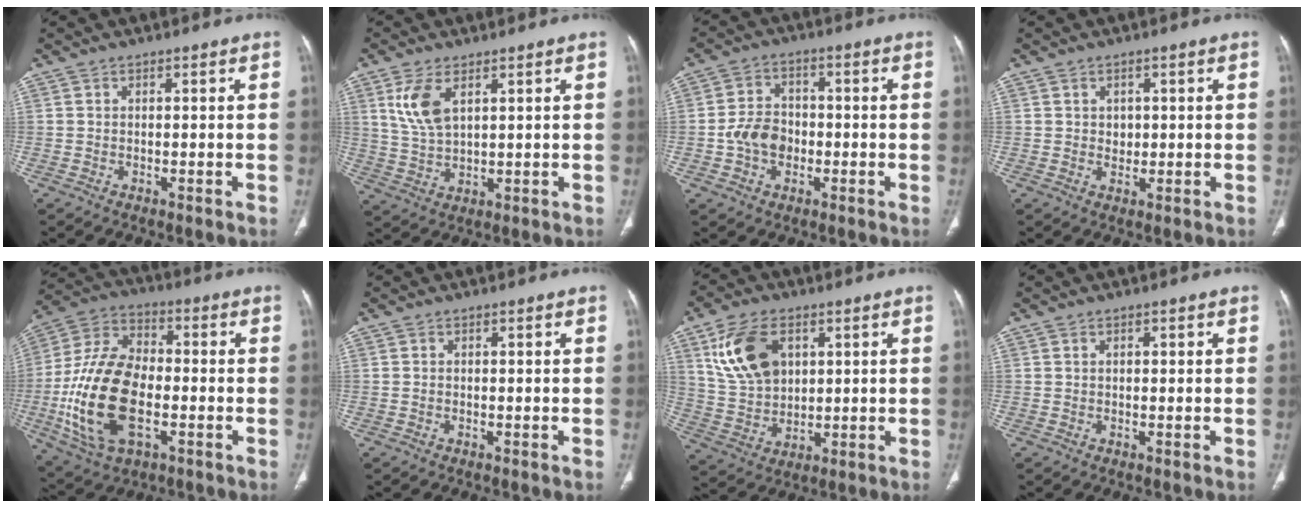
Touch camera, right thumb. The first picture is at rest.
{"total": 7.3, "force": [3.2, 3.4, 5.5], "torque": [-0.117, -0.009, 0.075]}
{"total": 7.0, "force": [-1.5, 5.5, 4.1], "torque": [-0.057, 0.022, -0.034]}
{"total": 1.8, "force": [0.4, 1.5, 0.9], "torque": [-0.005, -0.002, 0.009]}
{"total": 20.5, "force": [-4.2, 11.7, 16.3], "torque": [-0.322, 0.018, -0.071]}
{"total": 0.0}
{"total": 13.2, "force": [4.8, 8.8, 8.7], "torque": [-0.148, -0.012, 0.102]}
{"total": 0.6, "force": [0.2, 0.3, 0.4], "torque": [-0.007, 0.000, 0.003]}